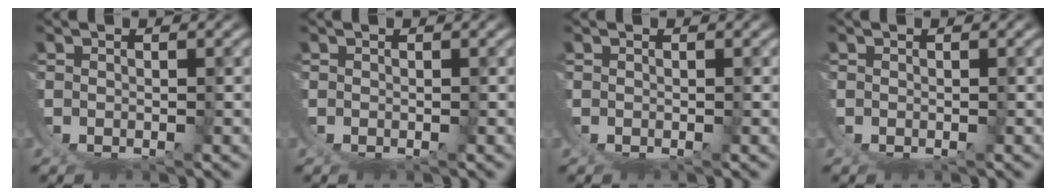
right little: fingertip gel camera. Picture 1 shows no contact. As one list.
[{"total": 0.0}, {"total": 0.0}, {"total": 0.0}]